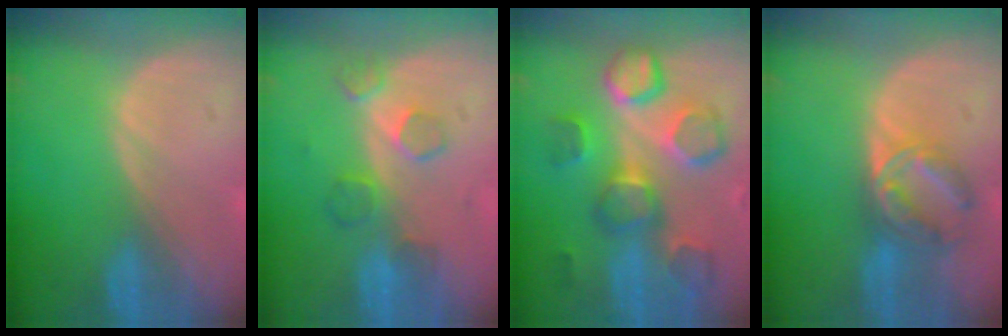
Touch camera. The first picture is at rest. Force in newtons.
{"total": 4.8, "press": 4.5, "slide": 1.5}
{"total": 9.9, "press": 9.8, "slide": 1.6}
{"total": 7.1, "press": 6.1, "slide": 3.7}